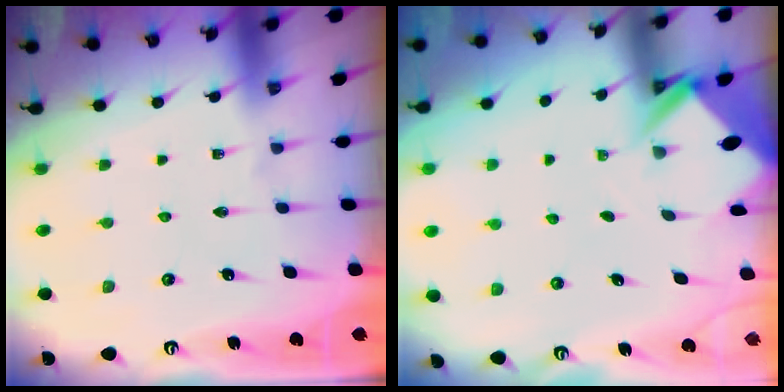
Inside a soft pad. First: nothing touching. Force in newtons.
{"total": 2.6, "press": 2.6, "slide": 0.1}